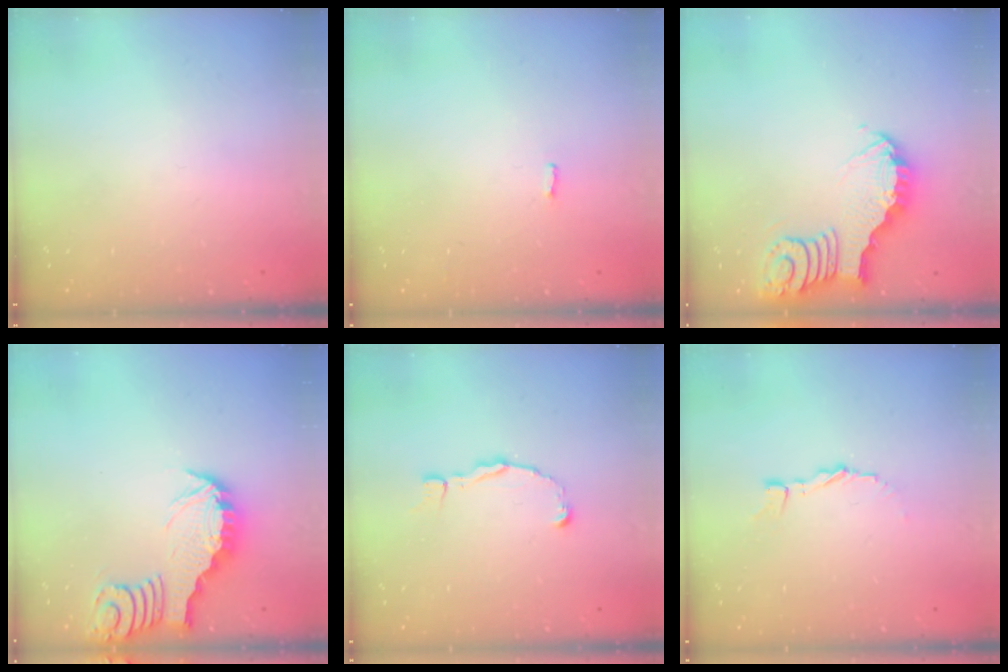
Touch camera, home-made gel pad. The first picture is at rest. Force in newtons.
{"total": 1.6, "press": 1.6, "slide": 0.2}
{"total": 4.0, "press": 4.0, "slide": 0.3}
{"total": 3.2, "press": 3.2, "slide": 0.4}
{"total": 2.5, "press": 2.5, "slide": 0.2}
{"total": 3.8, "press": 3.8, "slide": 0.2}